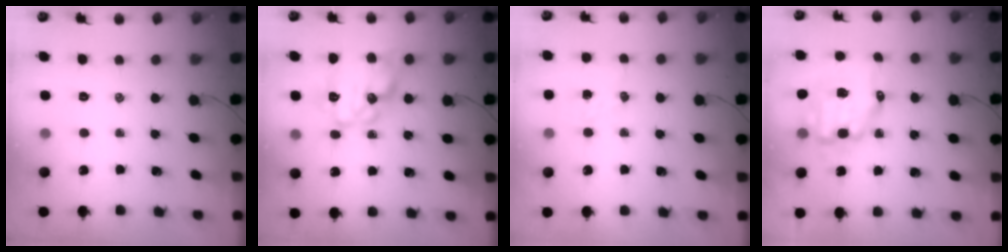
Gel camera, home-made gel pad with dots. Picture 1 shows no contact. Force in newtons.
{"total": 17.1, "press": 17.1, "slide": 1.1}
{"total": 4.0, "press": 3.8, "slide": 1.2}
{"total": 10.9, "press": 10.7, "slide": 2.2}